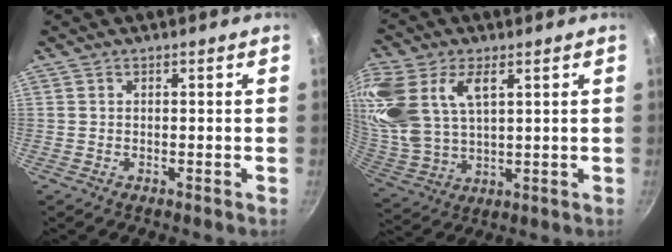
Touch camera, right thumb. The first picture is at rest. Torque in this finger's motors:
{"motor_torque": [0.39, 0.63, 1.60, 0.69, 0.24]}